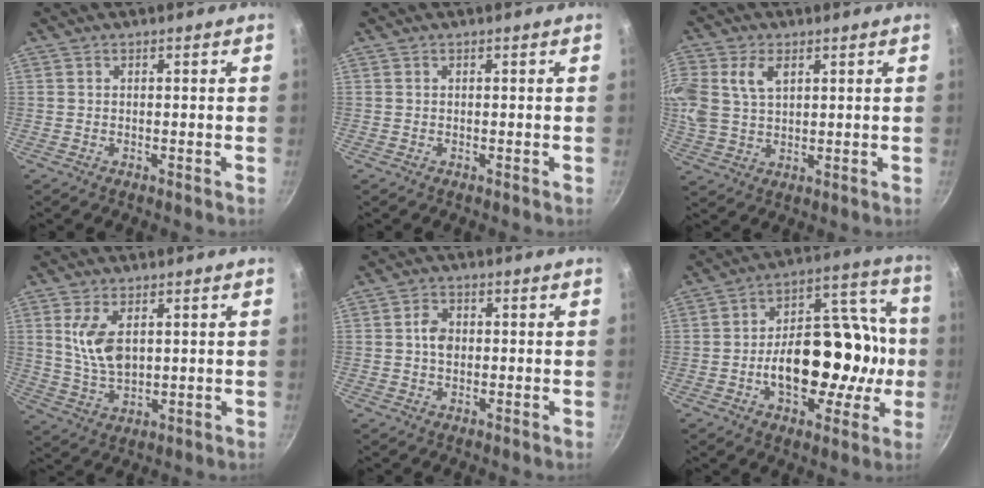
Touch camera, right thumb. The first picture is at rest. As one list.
[{"total": 0.0}, {"total": 12.6, "force": [4.0, 8.3, 8.6], "torque": [-0.214, 0.003, 0.081]}, {"total": 8.0, "force": [2.2, 4.3, 6.4], "torque": [-0.117, -0.013, 0.054]}, {"total": 3.6, "force": [0.1, 2.7, 2.4], "torque": [-0.034, 0.006, -0.003]}, {"total": 23.2, "force": [-3.1, 12.8, 19.1], "torque": [-0.248, 0.048, -0.037]}]